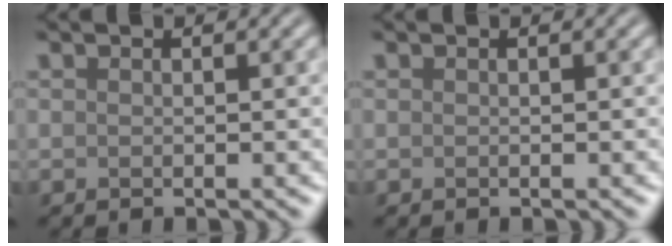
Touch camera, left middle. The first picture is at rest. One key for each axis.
{"total": 0.0}